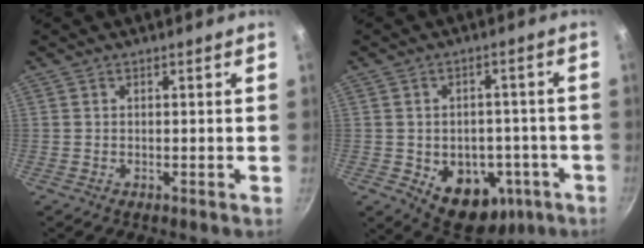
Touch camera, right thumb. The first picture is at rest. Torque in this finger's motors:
{"motor_torque": [-0.42, 0.39, 0.22, 0.11, 0.01]}